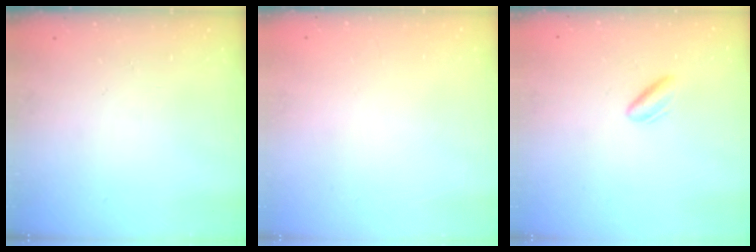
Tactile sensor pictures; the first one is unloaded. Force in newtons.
{"total": 2.2, "press": 2.2, "slide": 0.1}
{"total": 2.9, "press": 2.6, "slide": 1.3}